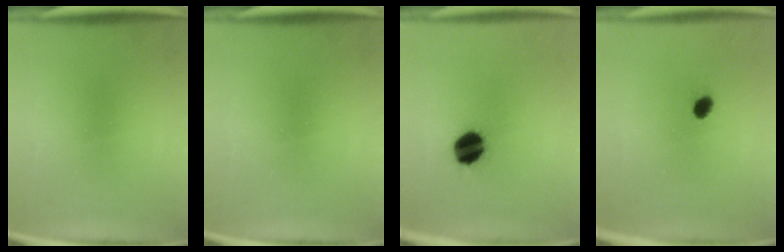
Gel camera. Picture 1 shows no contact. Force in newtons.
{"total": 0.0}
{"total": 9.8}
{"total": 1.7}